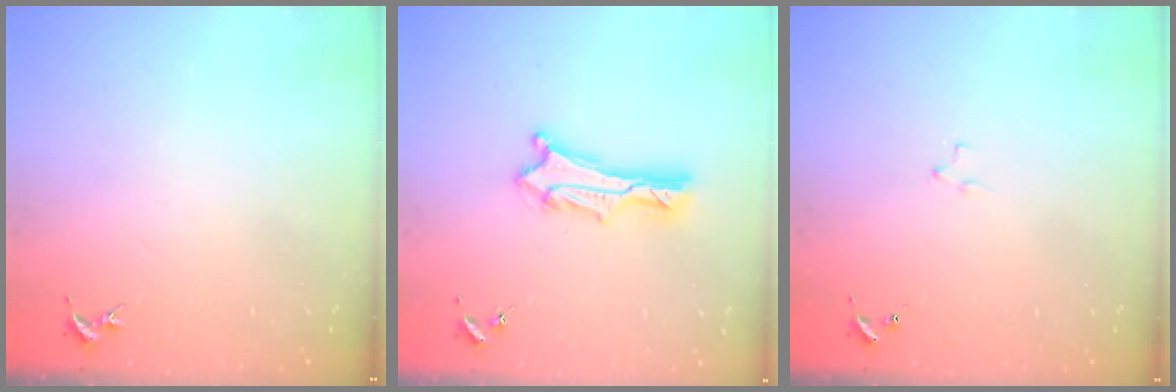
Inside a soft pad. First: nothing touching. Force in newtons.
{"total": 3.0, "press": 3.0, "slide": 0.2}
{"total": 2.1, "press": 2.1, "slide": 0.2}